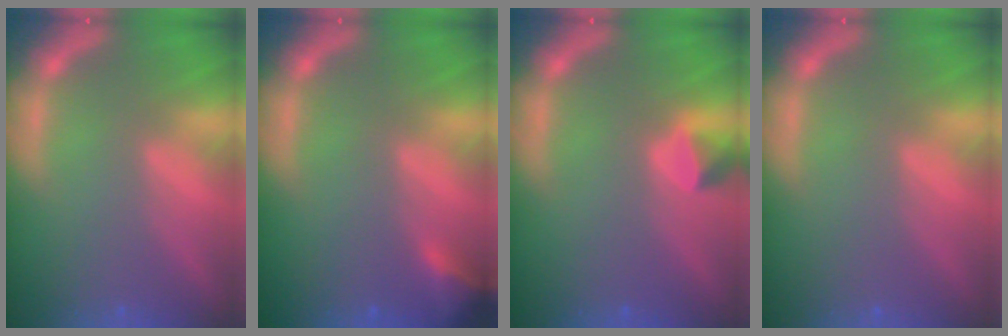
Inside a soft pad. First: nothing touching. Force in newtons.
{"total": 2.4}
{"total": 1.4}
{"total": 0.0}